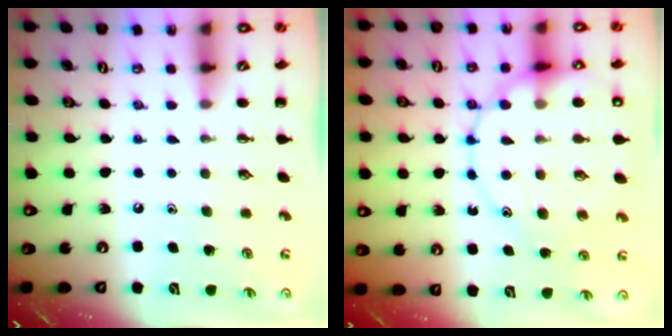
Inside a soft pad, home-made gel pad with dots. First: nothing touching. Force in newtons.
{"total": 17.6, "press": 17.5, "slide": 2.2}